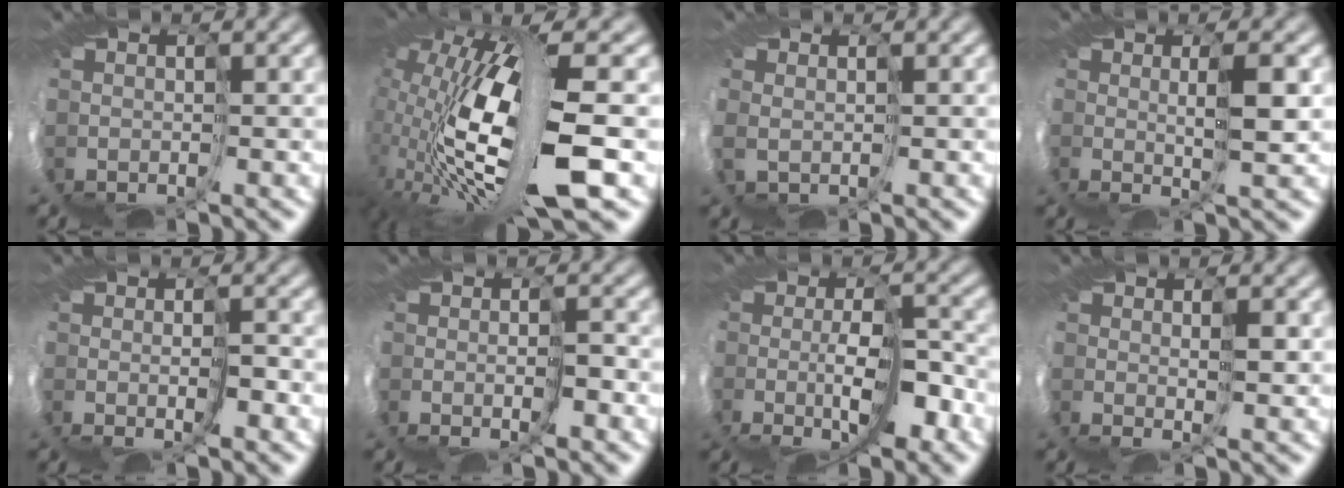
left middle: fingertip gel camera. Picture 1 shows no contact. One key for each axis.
{"total": 12.9, "fx": 1.2, "fy": 3.8, "fz": 12.3, "tx": -0.249, "ty": -0.031, "tz": 0.037}
{"total": 1.0, "fx": 0.9, "fy": 0.4, "fz": 0.2, "tx": -0.022, "ty": -0.005, "tz": 0.025}
{"total": 3.3, "fx": 1.6, "fy": -1.3, "fz": 2.6, "tx": -0.053, "ty": -0.007, "tz": 0.027}
{"total": 1.8, "fx": -0.2, "fy": -1.1, "fz": 1.4, "tx": -0.031, "ty": -0.009, "tz": -0.003}
{"total": 1.9, "fx": -0.6, "fy": -1.1, "fz": 1.5, "tx": -0.028, "ty": -0.009, "tz": -0.011}
{"total": 4.3, "fx": -1.8, "fy": 0.2, "fz": 3.9, "tx": -0.080, "ty": -0.012, "tz": -0.044}
{"total": 2.2, "fx": 1.3, "fy": -0.3, "fz": 1.8, "tx": -0.032, "ty": -0.002, "tz": 0.023}